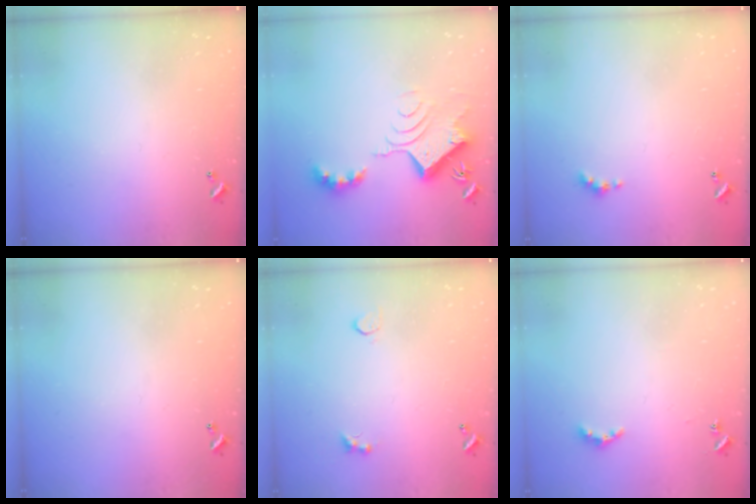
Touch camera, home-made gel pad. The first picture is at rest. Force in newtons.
{"total": 9.8, "press": 9.8, "slide": 0.7}
{"total": 2.5, "press": 2.5, "slide": 0.5}
{"total": 0.0}
{"total": 2.8, "press": 2.7, "slide": 0.8}
{"total": 3.6, "press": 3.5, "slide": 0.5}